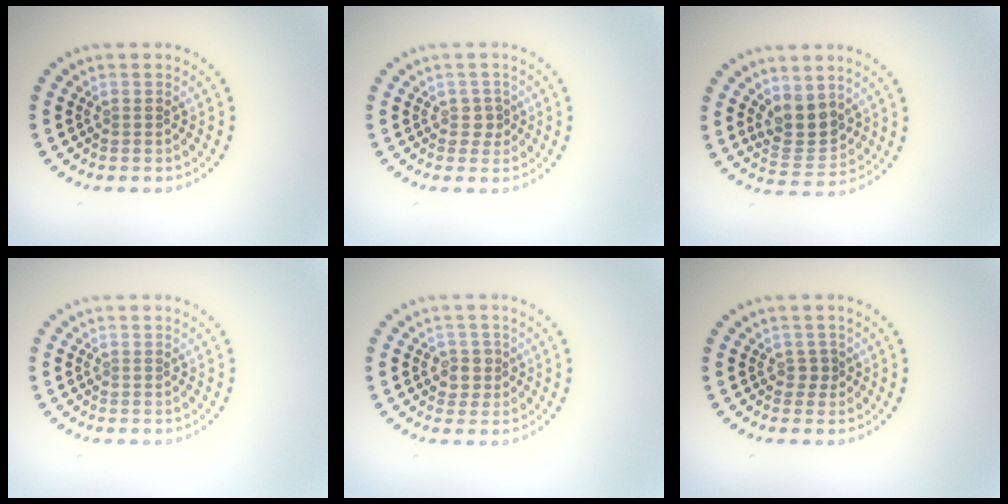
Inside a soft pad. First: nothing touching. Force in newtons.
{"total": 1.2, "press": 1.0, "slide": 0.7}
{"total": 3.6, "press": 3.3, "slide": 1.5}
{"total": 0.0}
{"total": 2.0, "press": 1.8, "slide": 0.7}
{"total": 0.9, "press": 0.8, "slide": 0.5}